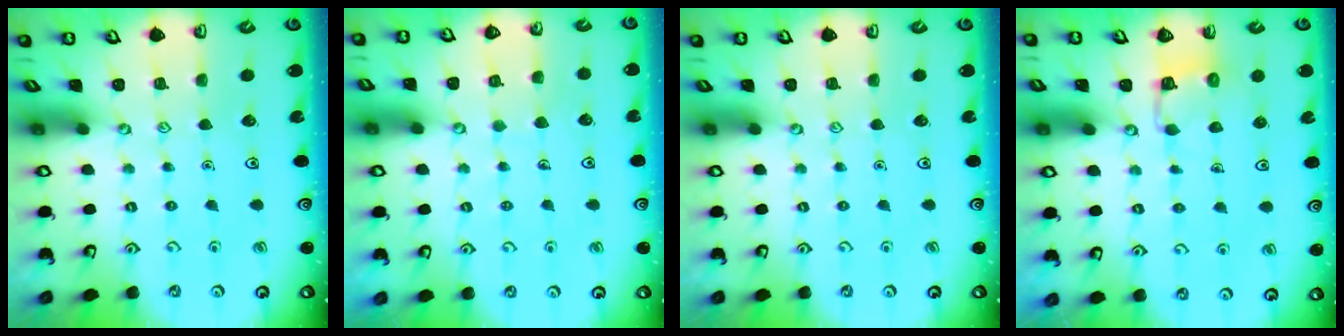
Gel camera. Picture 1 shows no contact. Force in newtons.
{"total": 4.8, "press": 4.7, "slide": 0.3}
{"total": 0.0}
{"total": 4.3, "press": 4.3, "slide": 0.3}